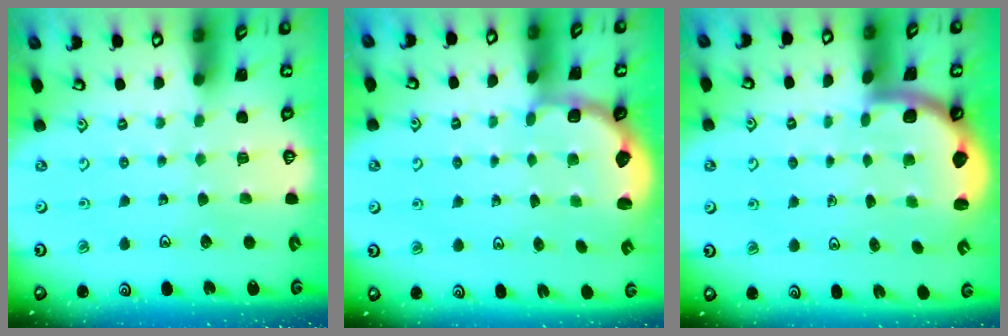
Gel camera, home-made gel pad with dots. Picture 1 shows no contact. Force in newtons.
{"total": 2.7, "press": 2.1, "slide": 1.8}
{"total": 2.0, "press": 2.0, "slide": 0.3}